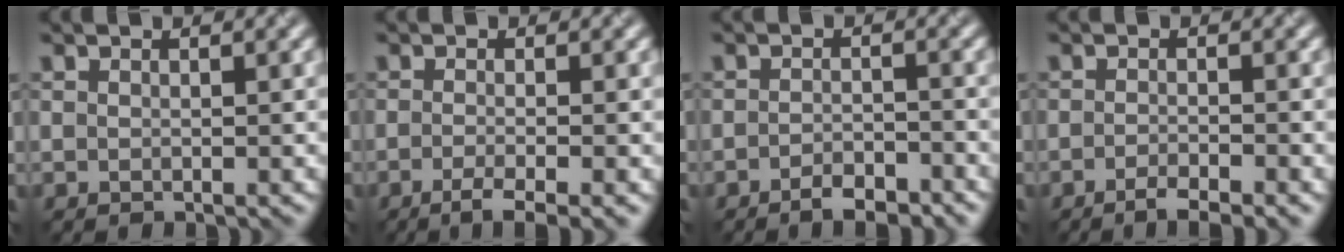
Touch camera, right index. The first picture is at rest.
{"total": 3.0, "force": [-1.5, 0.7, 2.5], "torque": [-0.035, -0.005, -0.035]}
{"total": 2.8, "force": [-2.1, 0.8, 1.6], "torque": [-0.024, 0.003, -0.037]}
{"total": 2.6, "force": [-1.7, 0.5, 1.9], "torque": [-0.028, -0.003, -0.035]}